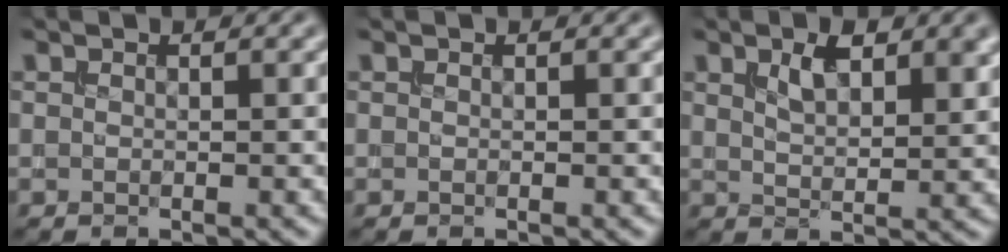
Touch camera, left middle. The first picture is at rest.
{"total": 0.0}
{"total": 4.2, "force": [1.9, 1.8, 3.2], "torque": [-0.061, 0.001, 0.035]}